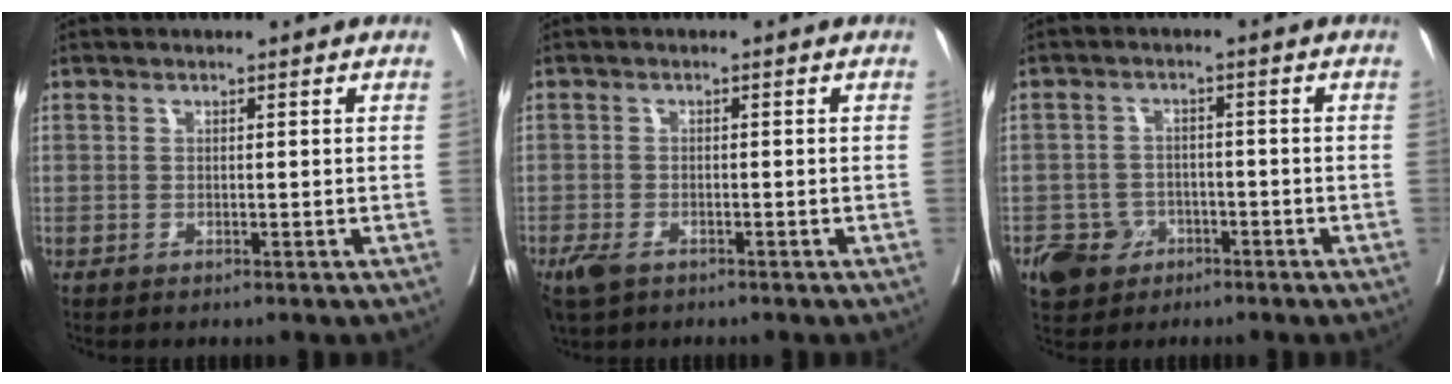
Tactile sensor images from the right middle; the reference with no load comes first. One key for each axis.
{"total": 4.1, "fx": -2.7, "fy": 2.1, "fz": 2.3, "tx": -0.050, "ty": -0.008, "tz": -0.044}
{"total": 5.1, "fx": -2.8, "fy": 4.1, "fz": 0.9, "tx": -0.014, "ty": 0.009, "tz": -0.044}